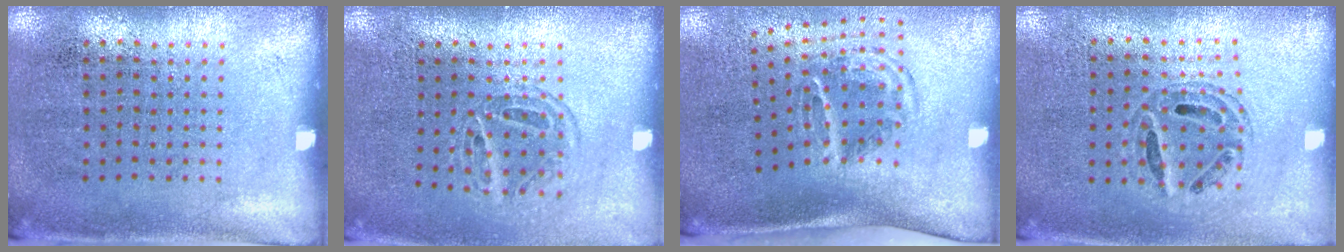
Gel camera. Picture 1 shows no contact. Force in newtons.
{"total": 1.6, "press": 1.2, "slide": 1.0}
{"total": 1.9, "press": 1.2, "slide": 1.5}
{"total": 0.6, "press": 0.6, "slide": 0.2}